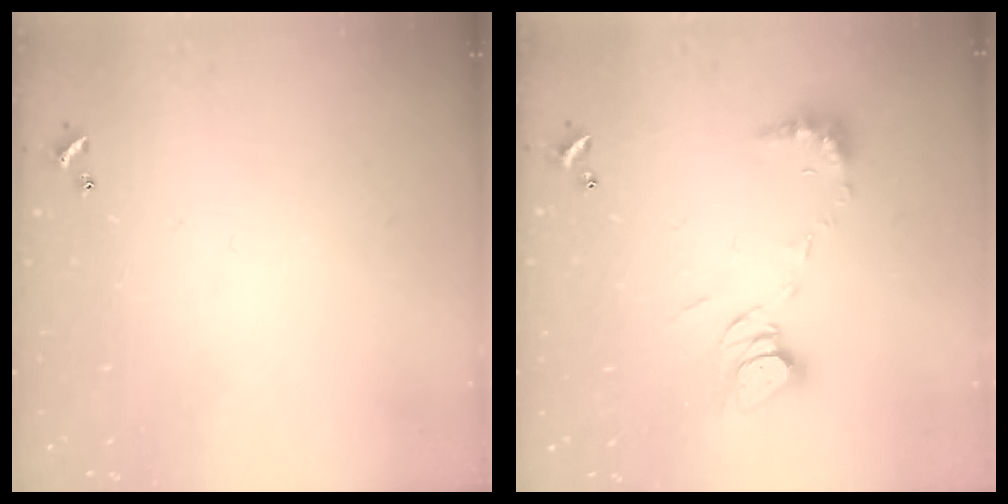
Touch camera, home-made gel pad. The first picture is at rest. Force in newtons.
{"total": 8.2, "press": 8.1, "slide": 0.8}